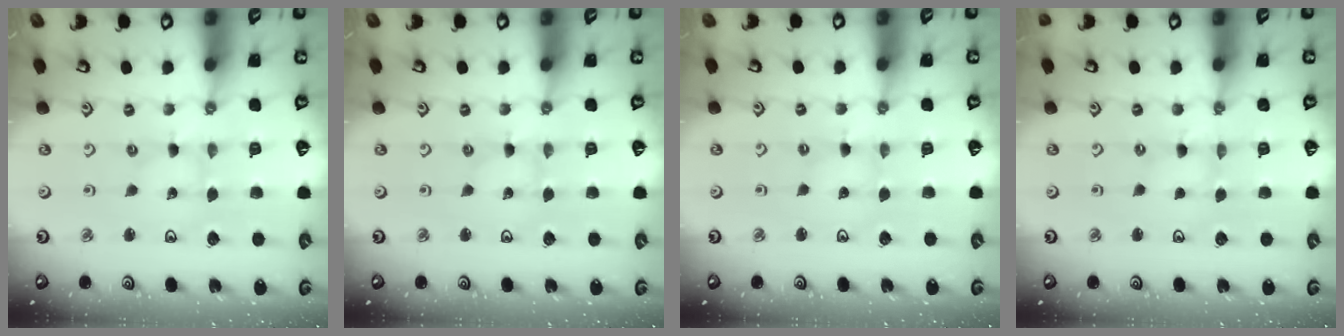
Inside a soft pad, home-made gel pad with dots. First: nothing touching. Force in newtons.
{"total": 0.0}
{"total": 1.4, "press": 1.4, "slide": 0.2}
{"total": 0.0}